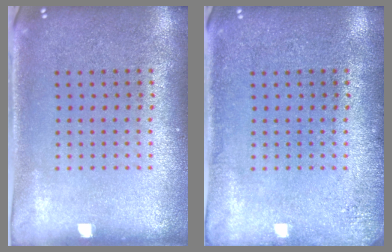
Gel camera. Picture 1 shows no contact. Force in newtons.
{"total": 1.4, "press": 1.4, "slide": 0.2}